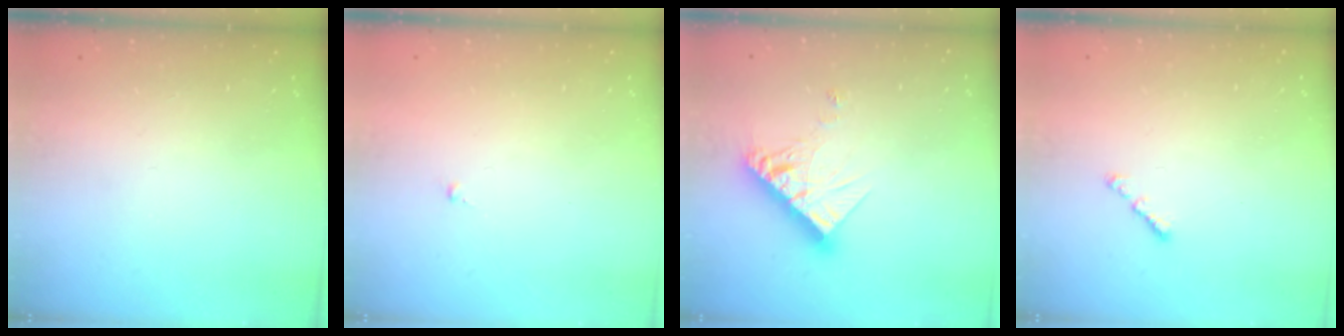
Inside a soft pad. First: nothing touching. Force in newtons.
{"total": 0.0}
{"total": 11.4, "press": 11.3, "slide": 1.2}
{"total": 1.0, "press": 0.9, "slide": 0.5}